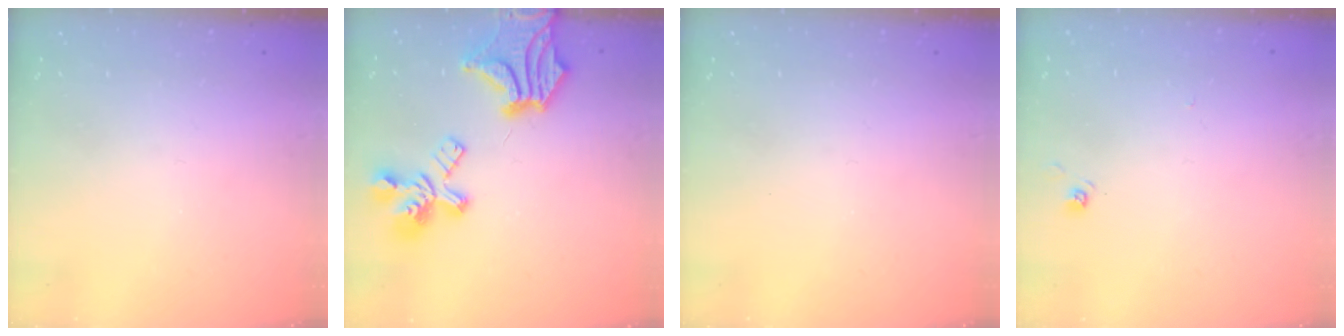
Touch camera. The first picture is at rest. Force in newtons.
{"total": 15.6, "press": 15.0, "slide": 4.4}
{"total": 0.0}
{"total": 2.7, "press": 2.7, "slide": 0.2}